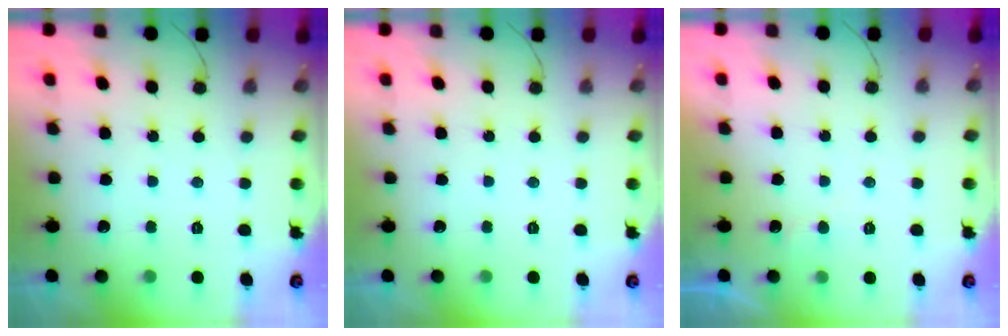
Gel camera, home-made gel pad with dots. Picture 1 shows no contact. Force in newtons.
{"total": 0.0}
{"total": 4.0, "press": 4.0, "slide": 0.3}